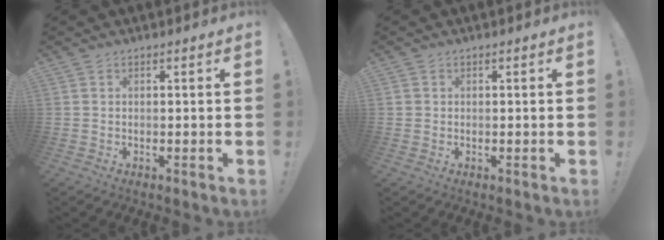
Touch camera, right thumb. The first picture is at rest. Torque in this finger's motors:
{"motor_torque": [-0.15, -0.06, -0.11, 0.12, 0.00]}